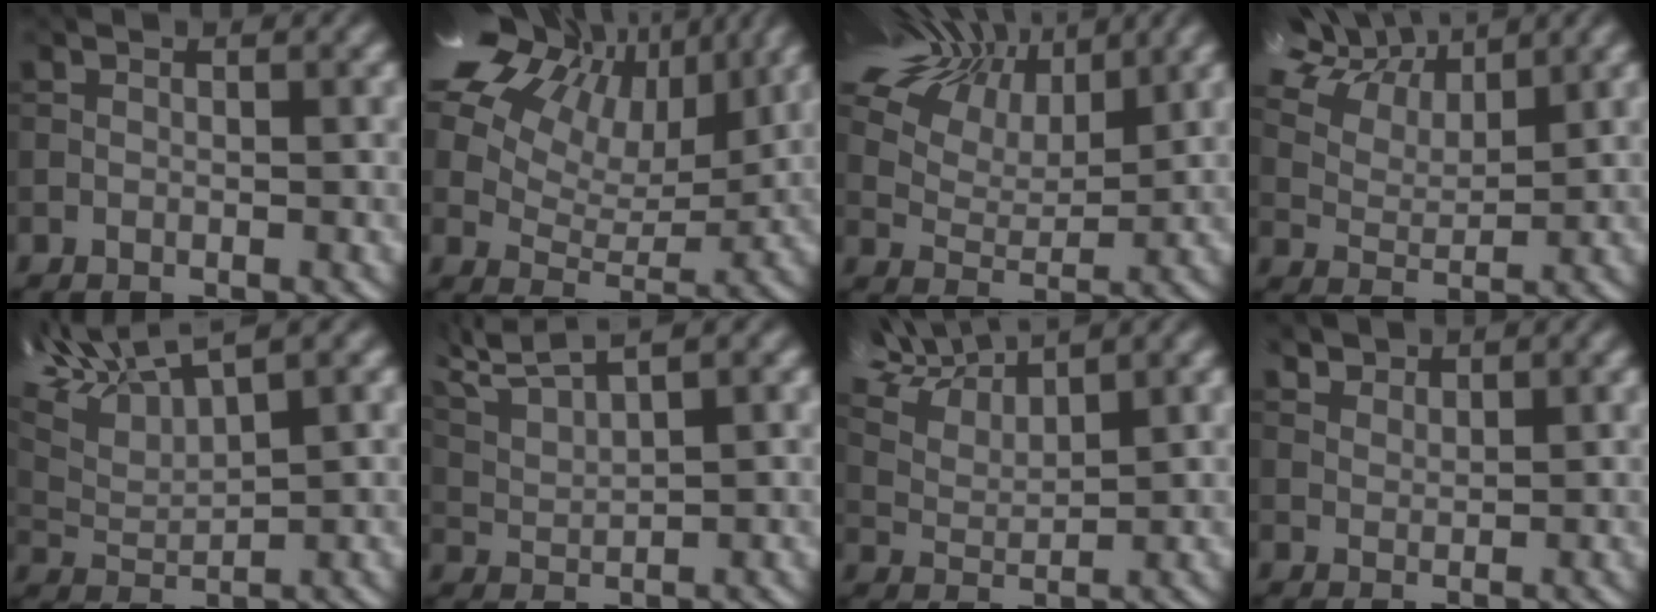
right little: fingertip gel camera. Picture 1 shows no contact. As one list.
[{"total": 14.3, "force": [8.2, 8.5, 8.0], "torque": [-0.197, 0.050, 0.158]}, {"total": 11.0, "force": [7.7, 5.1, 6.1], "torque": [-0.163, 0.026, 0.140]}, {"total": 8.2, "force": [6.7, 3.0, 3.7], "torque": [-0.120, 0.013, 0.129]}, {"total": 6.2, "force": [4.8, 1.0, 3.8], "torque": [-0.107, 0.015, 0.120]}, {"total": 4.5, "force": [4.0, 0.1, 2.1], "torque": [-0.072, 0.014, 0.095]}, {"total": 7.1, "force": [6.3, 1.4, 3.1], "torque": [-0.096, 0.015, 0.119]}, {"total": 1.4, "force": [1.1, -0.5, -0.6], "torque": [-0.010, -0.015, 0.058]}]